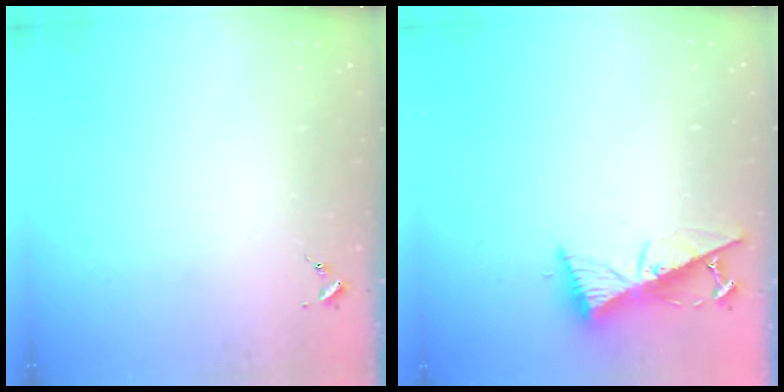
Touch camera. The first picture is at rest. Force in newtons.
{"total": 10.6, "press": 10.5, "slide": 1.2}